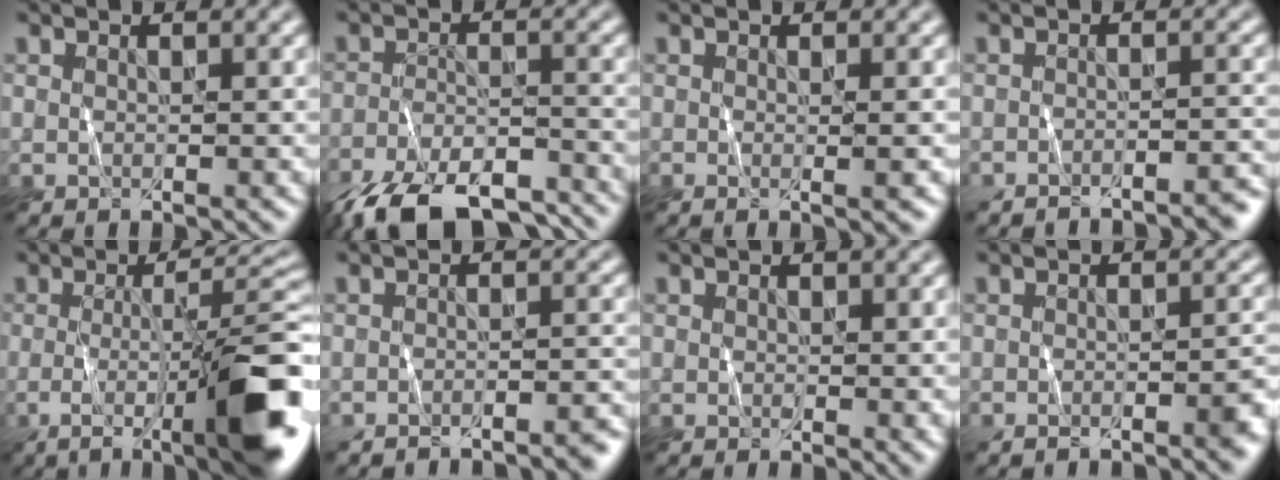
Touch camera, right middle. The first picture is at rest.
{"total": 12.1, "force": [-10.2, 3.5, 5.5], "torque": [-0.102, -0.028, -0.157]}
{"total": 1.2, "force": [0.0, 0.3, 1.1], "torque": [-0.006, 0.001, -0.005]}
{"total": 3.2, "force": [-3.1, 0.2, 0.8], "torque": [0.000, 0.002, -0.045]}
{"total": 11.7, "force": [-2.6, 2.7, 11.1], "torque": [-0.145, 0.006, -0.037]}
{"total": 2.8, "force": [-2.7, 0.2, 0.7], "torque": [0.002, 0.001, -0.041]}
{"total": 1.1, "force": [0.4, 0.2, 1.0], "torque": [-0.010, 0.002, 0.007]}
{"total": 2.2, "force": [-1.5, 0.4, 1.6], "torque": [-0.011, 0.003, -0.029]}